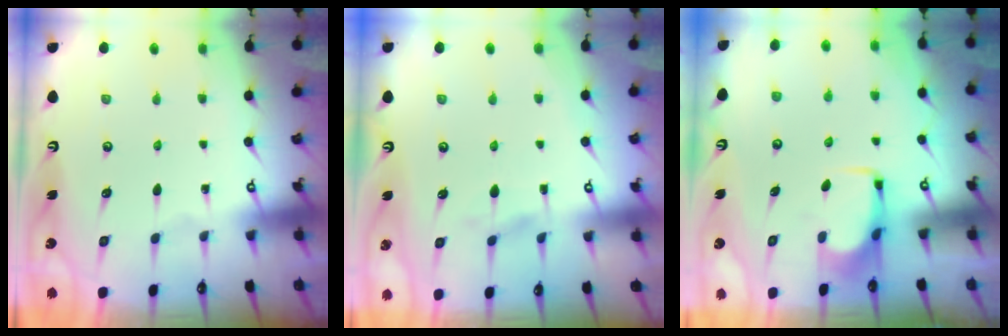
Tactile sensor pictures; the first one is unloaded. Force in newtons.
{"total": 2.6, "press": 2.3, "slide": 1.0}
{"total": 1.7, "press": 1.7, "slide": 0.4}